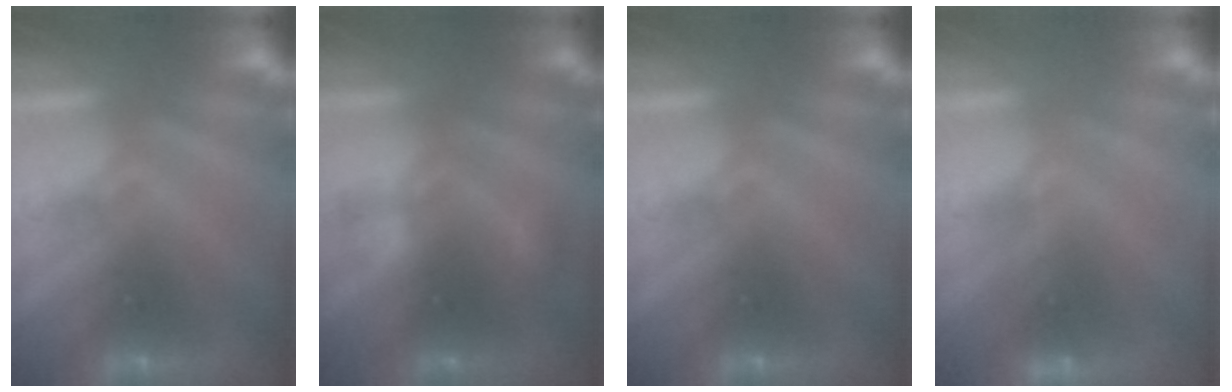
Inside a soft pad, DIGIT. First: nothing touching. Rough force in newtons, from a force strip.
{"total": 2.0}
{"total": 0.0}
{"total": 1.2}